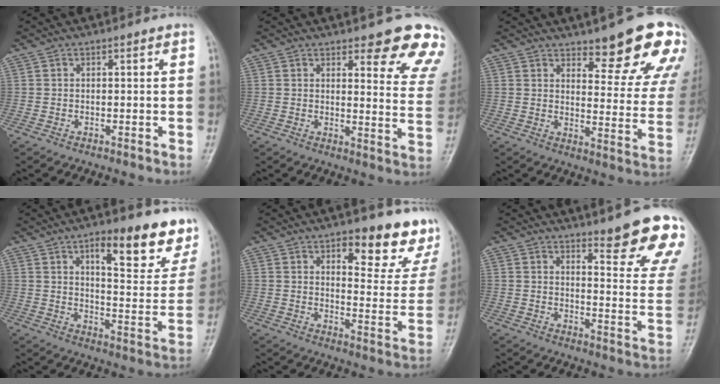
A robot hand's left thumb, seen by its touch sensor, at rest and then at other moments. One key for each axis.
{"total": 13.1, "fx": 9.9, "fy": 3.6, "fz": 7.8, "tx": -0.042, "ty": -0.058, "tz": 0.097}
{"total": 16.1, "fx": 11.2, "fy": 4.5, "fz": 10.7, "tx": -0.092, "ty": -0.076, "tz": 0.139}
{"total": 16.0, "fx": 10.3, "fy": 5.5, "fz": 10.9, "tx": -0.084, "ty": -0.058, "tz": 0.141}
{"total": 15.2, "fx": 10.4, "fy": 6.3, "fz": 9.2, "tx": -0.053, "ty": -0.065, "tz": 0.123}
{"total": 15.2, "fx": 11.2, "fy": 2.7, "fz": 10.0, "tx": -0.088, "ty": -0.082, "tz": 0.137}